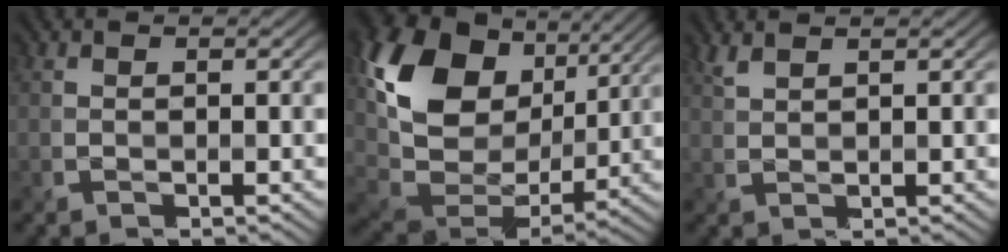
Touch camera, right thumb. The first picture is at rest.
{"total": 16.9, "force": [5.9, 11.4, 11.0], "torque": [-0.250, 0.004, 0.121]}
{"total": 1.7, "force": [1.5, 0.3, 0.8], "torque": [-0.023, 0.005, 0.036]}